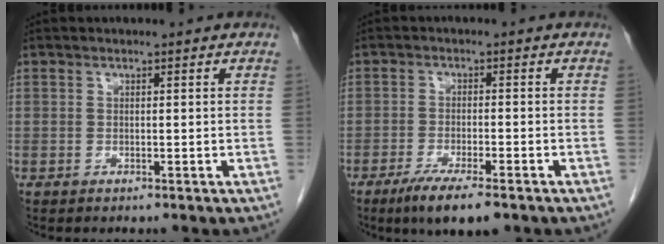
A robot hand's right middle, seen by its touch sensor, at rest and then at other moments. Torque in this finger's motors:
{"motor_torque": [0.52, -0.33, 0.09, 0.03]}